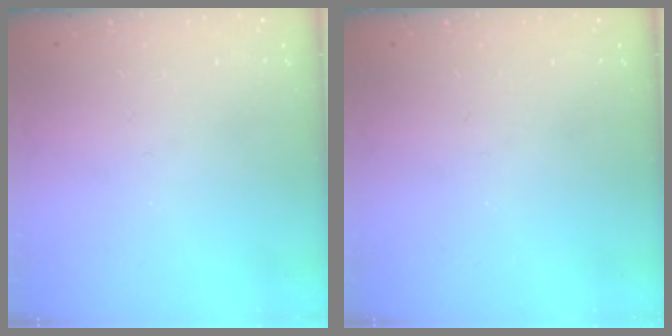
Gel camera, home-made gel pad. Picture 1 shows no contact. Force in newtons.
{"total": 0.0}